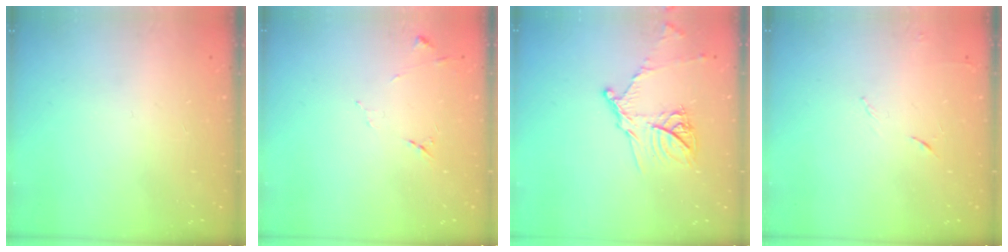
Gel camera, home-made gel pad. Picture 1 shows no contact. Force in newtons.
{"total": 7.1, "press": 7.1, "slide": 0.7}
{"total": 13.6, "press": 13.6, "slide": 1.1}
{"total": 4.8, "press": 4.7, "slide": 0.8}